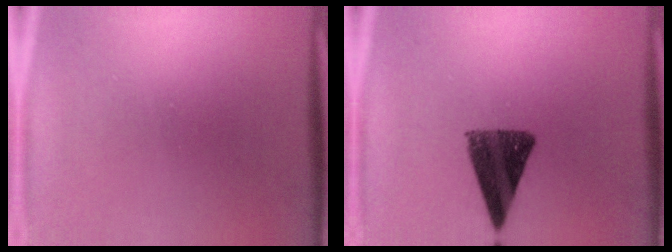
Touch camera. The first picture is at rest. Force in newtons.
{"total": 11.1}